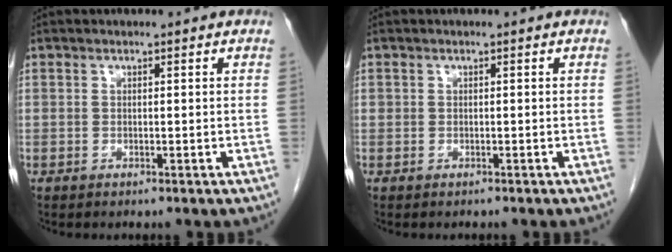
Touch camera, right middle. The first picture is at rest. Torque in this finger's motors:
{"motor_torque": [-0.24, -0.24, 0.08, 0.01]}